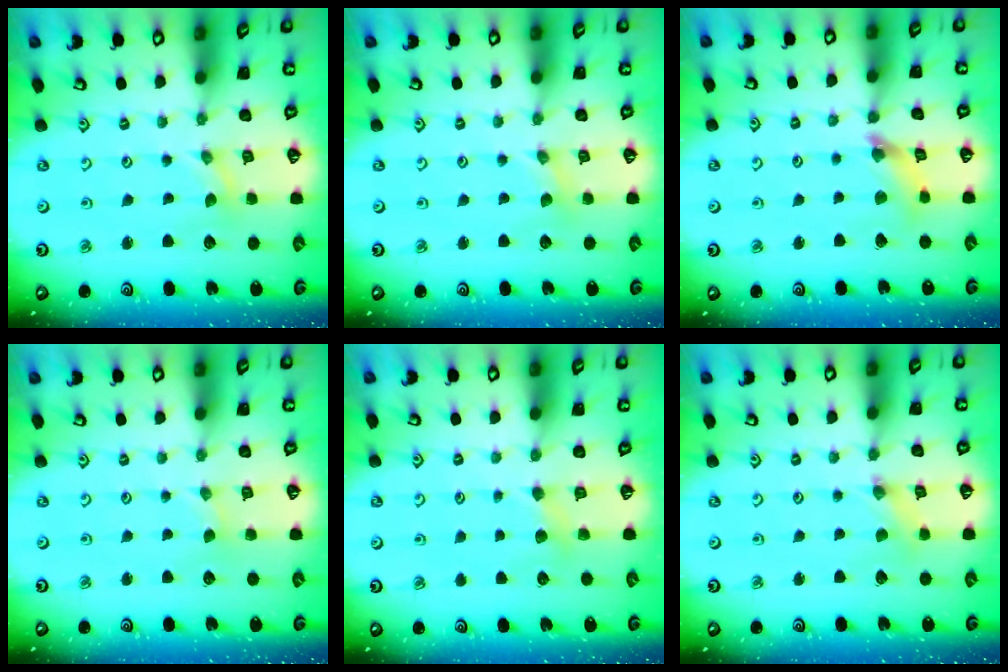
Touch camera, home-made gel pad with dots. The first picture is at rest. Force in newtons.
{"total": 0.8, "press": 0.8, "slide": 0.2}
{"total": 6.2, "press": 6.2, "slide": 0.8}
{"total": 0.0}
{"total": 3.5, "press": 3.5, "slide": 0.5}
{"total": 0.5, "press": 0.5, "slide": 0.1}